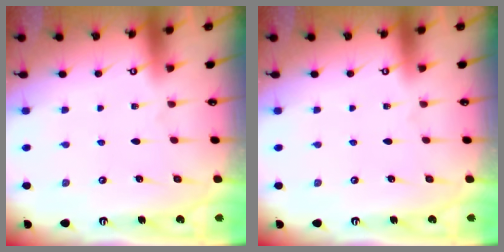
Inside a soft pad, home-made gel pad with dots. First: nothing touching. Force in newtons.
{"total": 0.0}